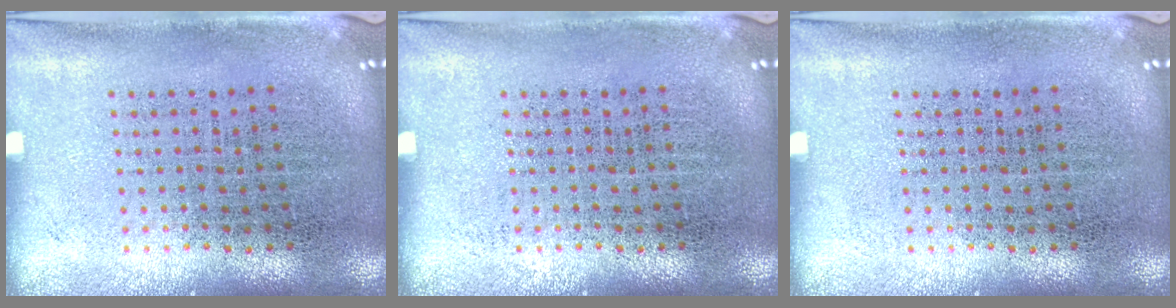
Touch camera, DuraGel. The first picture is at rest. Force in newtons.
{"total": 0.0}
{"total": 0.0}